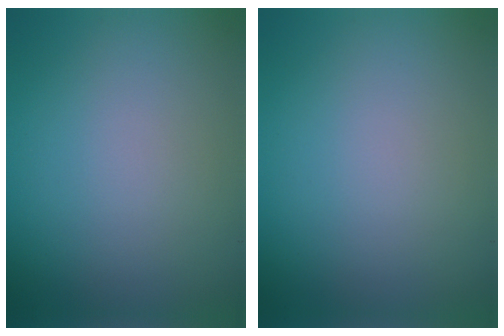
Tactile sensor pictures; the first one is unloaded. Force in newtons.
{"total": 0.0}